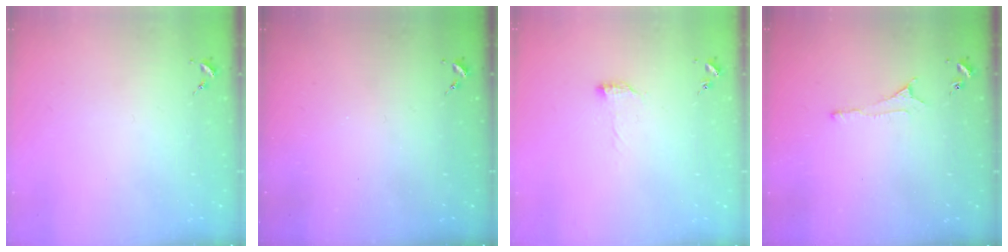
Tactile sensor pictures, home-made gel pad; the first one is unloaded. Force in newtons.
{"total": 0.0}
{"total": 6.1, "press": 6.1, "slide": 0.7}
{"total": 3.8, "press": 3.8, "slide": 0.6}